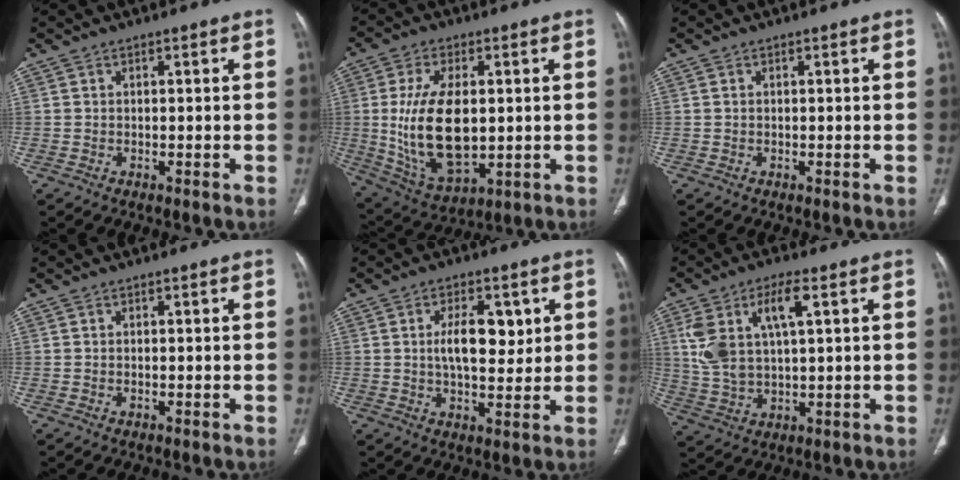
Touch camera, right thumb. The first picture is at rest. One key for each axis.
{"total": 17.3, "fx": 0.5, "fy": 9.3, "fz": 14.6, "tx": -0.270, "ty": -0.012, "tz": 0.026}
{"total": 0.0}
{"total": 0.0}
{"total": 8.8, "fx": 2.0, "fy": 4.3, "fz": 7.4, "tx": -0.095, "ty": -0.012, "tz": 0.034}
{"total": 11.4, "fx": 3.7, "fy": 4.8, "fz": 9.7, "tx": -0.204, "ty": 0.003, "tz": 0.079}